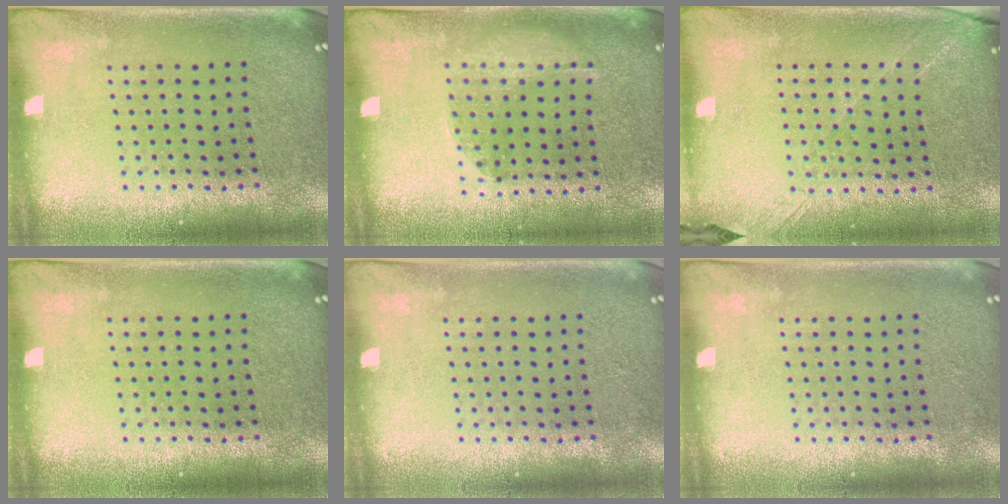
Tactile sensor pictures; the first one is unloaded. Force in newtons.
{"total": 1.2, "press": 0.9, "slide": 0.9}
{"total": 1.3, "press": 1.2, "slide": 0.6}
{"total": 0.0}
{"total": 0.0}
{"total": 0.0}